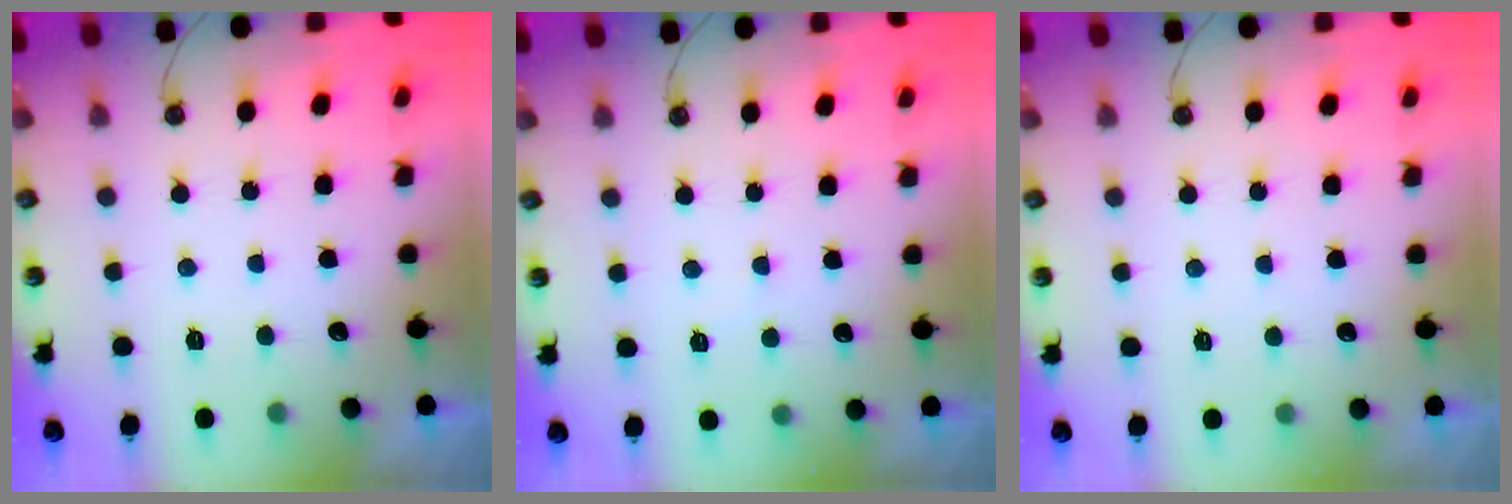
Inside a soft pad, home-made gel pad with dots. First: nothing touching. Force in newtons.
{"total": 3.0, "press": 2.9, "slide": 0.4}
{"total": 2.8, "press": 2.8, "slide": 0.3}